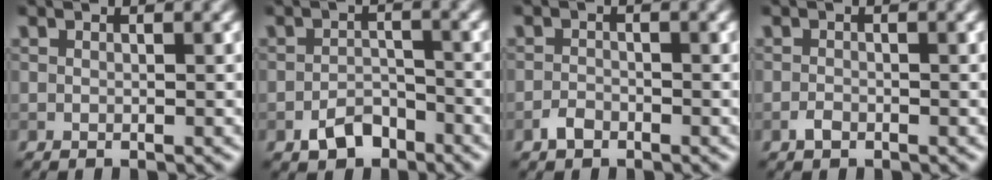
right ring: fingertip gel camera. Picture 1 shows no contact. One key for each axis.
{"total": 3.1, "fx": -2.1, "fy": 1.7, "fz": 1.5, "tx": -0.021, "ty": 0.006, "tz": -0.038}
{"total": 1.4, "fx": -1.1, "fy": 0.7, "fz": 0.5, "tx": -0.009, "ty": 0.001, "tz": -0.022}
{"total": 0.9, "fx": -0.7, "fy": 0.4, "fz": 0.5, "tx": -0.010, "ty": -0.003, "tz": -0.015}